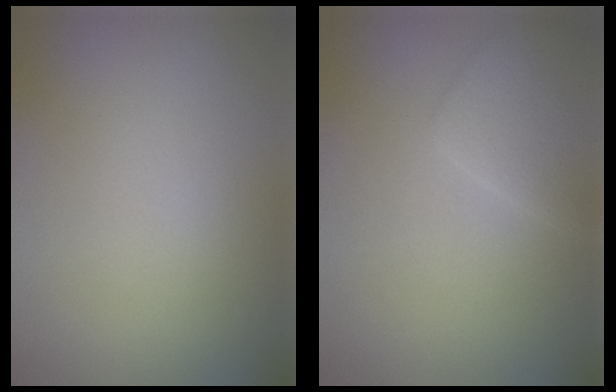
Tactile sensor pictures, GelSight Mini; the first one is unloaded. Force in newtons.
{"total": 3.3, "press": 3.3, "slide": 0.1}